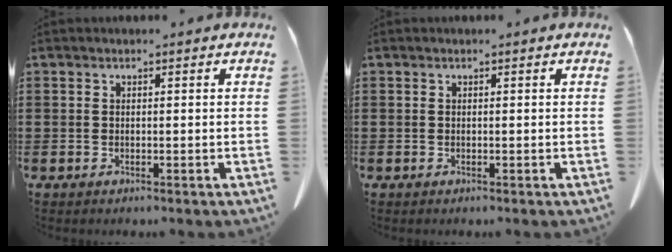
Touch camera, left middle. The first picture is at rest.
{"total": 0.0}